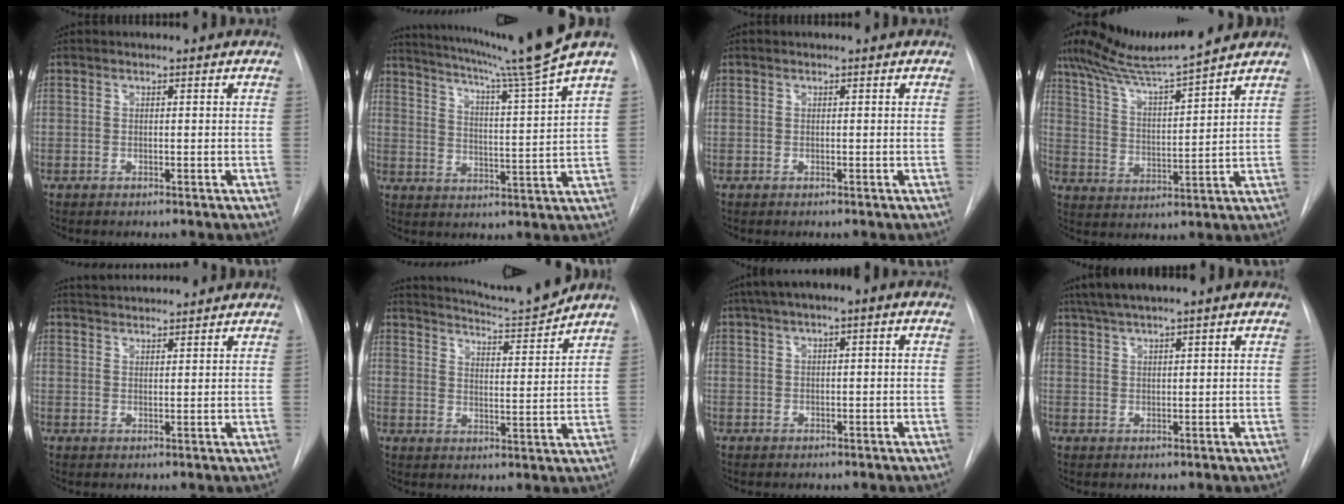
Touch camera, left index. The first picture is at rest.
{"total": 14.1, "force": [11.5, -3.7, 7.2], "torque": [-0.122, -0.046, 0.165]}
{"total": 0.0}
{"total": 13.1, "force": [11.6, -0.2, 6.0], "torque": [-0.112, 0.012, 0.205]}
{"total": 5.5, "force": [5.4, 0.0, 1.3], "torque": [-0.026, 0.032, 0.086]}
{"total": 9.6, "force": [9.2, -1.9, 1.9], "torque": [-0.043, -0.032, 0.146]}
{"total": 4.5, "force": [1.5, 1.8, 3.9], "torque": [-0.065, 0.027, 0.019]}
{"total": 5.0, "force": [3.4, 0.1, 3.7], "torque": [-0.076, 0.026, 0.065]}